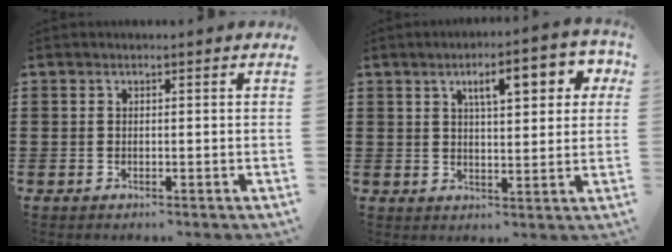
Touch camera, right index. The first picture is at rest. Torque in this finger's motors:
{"motor_torque": [1.32, 0.82, 0.58, 0.09]}